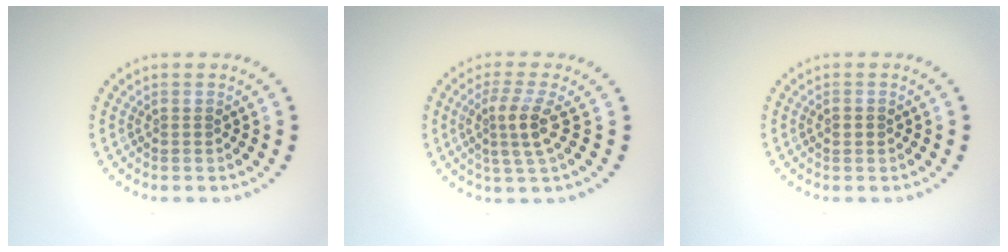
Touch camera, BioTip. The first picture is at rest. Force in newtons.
{"total": 2.9, "press": 2.4, "slide": 1.7}
{"total": 1.1, "press": 1.1, "slide": 0.1}